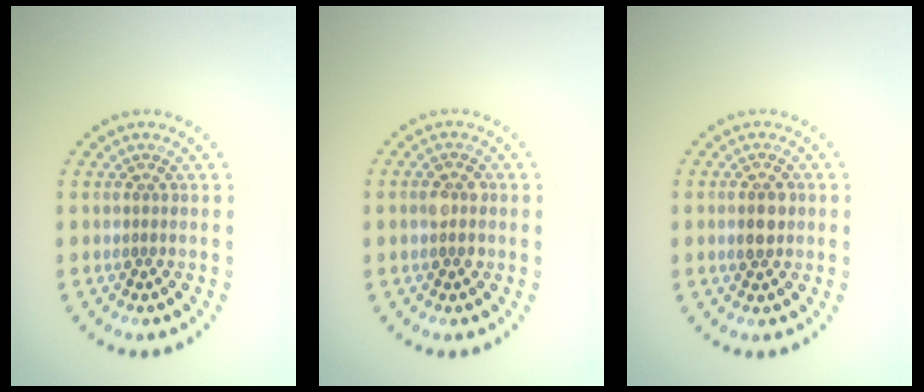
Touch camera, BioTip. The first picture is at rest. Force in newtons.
{"total": 1.7, "press": 1.7, "slide": 0.1}
{"total": 2.7, "press": 2.7, "slide": 0.2}